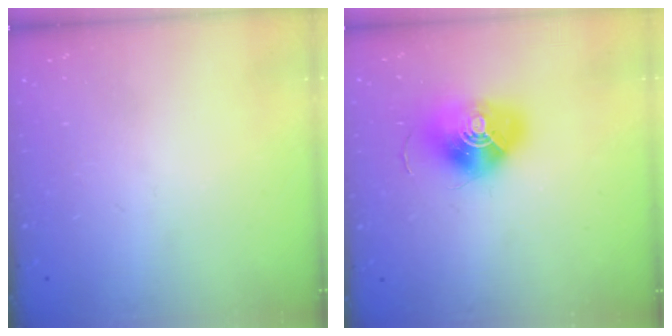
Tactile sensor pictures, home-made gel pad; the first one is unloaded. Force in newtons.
{"total": 16.2, "press": 16.2, "slide": 0.5}